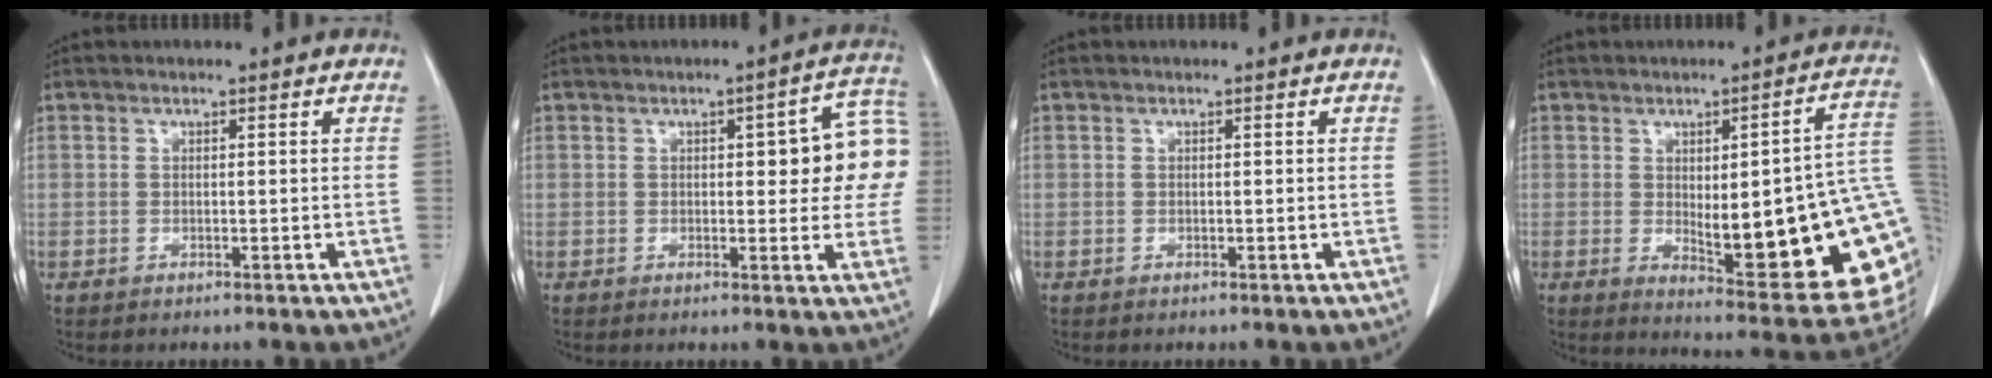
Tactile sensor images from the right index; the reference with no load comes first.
{"total": 10.6, "force": [1.4, 3.2, 10.0], "torque": [-0.105, 0.028, 0.014]}
{"total": 0.0}
{"total": 23.4, "force": [-1.0, 4.5, 23.0], "torque": [-0.215, -0.001, -0.001]}